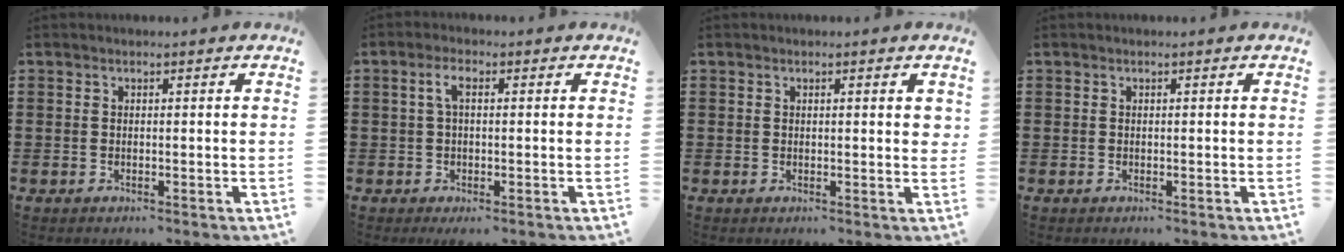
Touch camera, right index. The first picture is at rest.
{"total": 2.7, "force": [0.2, 0.7, 2.6], "torque": [-0.057, 0.005, -0.001]}
{"total": 1.2, "force": [0.3, 0.1, 1.1], "torque": [-0.023, 0.002, 0.006]}
{"total": 0.0}